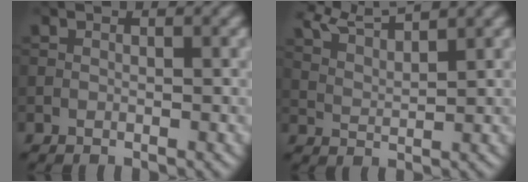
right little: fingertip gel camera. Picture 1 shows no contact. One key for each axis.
{"total": 6.2, "fx": 5.0, "fy": 1.2, "fz": 3.4, "tx": -0.064, "ty": 0.020, "tz": 0.068}